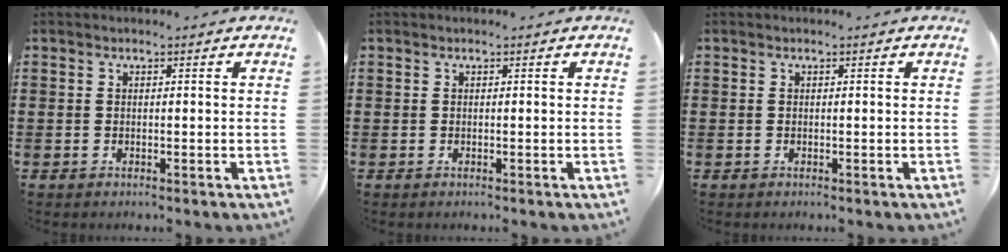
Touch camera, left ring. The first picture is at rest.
{"total": 0.0}
{"total": 0.0}